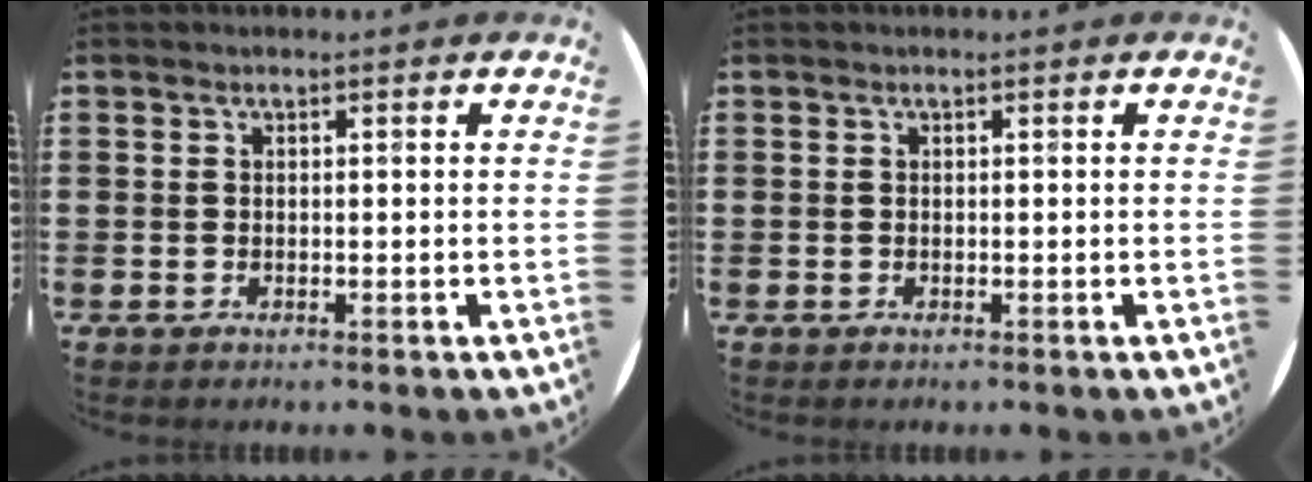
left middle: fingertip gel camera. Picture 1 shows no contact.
{"total": 0.0}